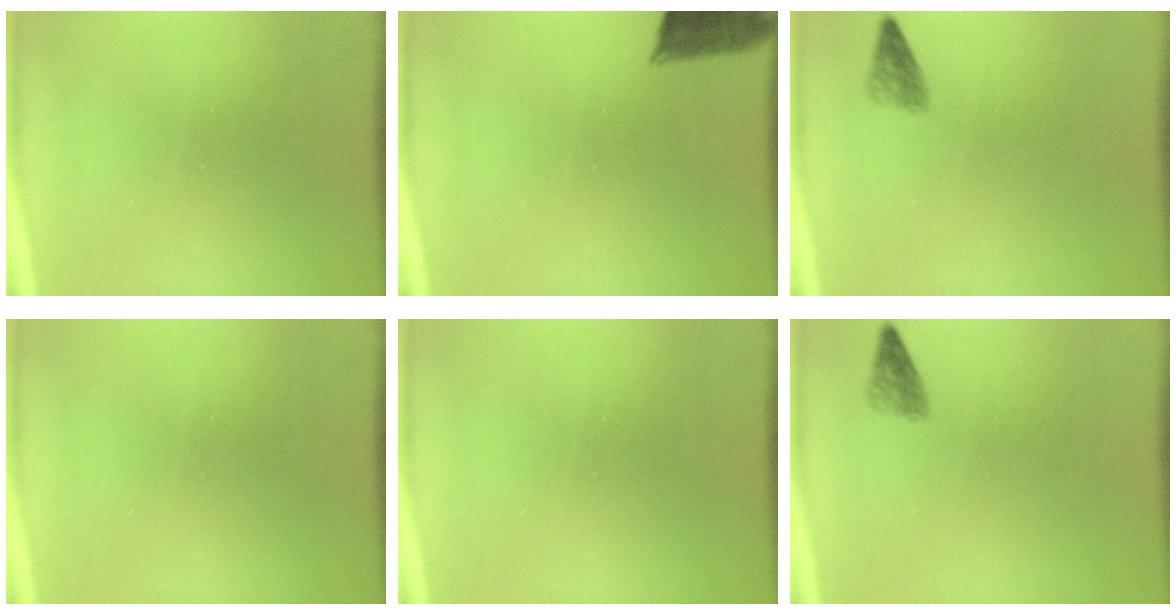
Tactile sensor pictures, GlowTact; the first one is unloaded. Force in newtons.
{"total": 9.9}
{"total": 1.7}
{"total": 0.0}
{"total": 0.0}
{"total": 1.7}